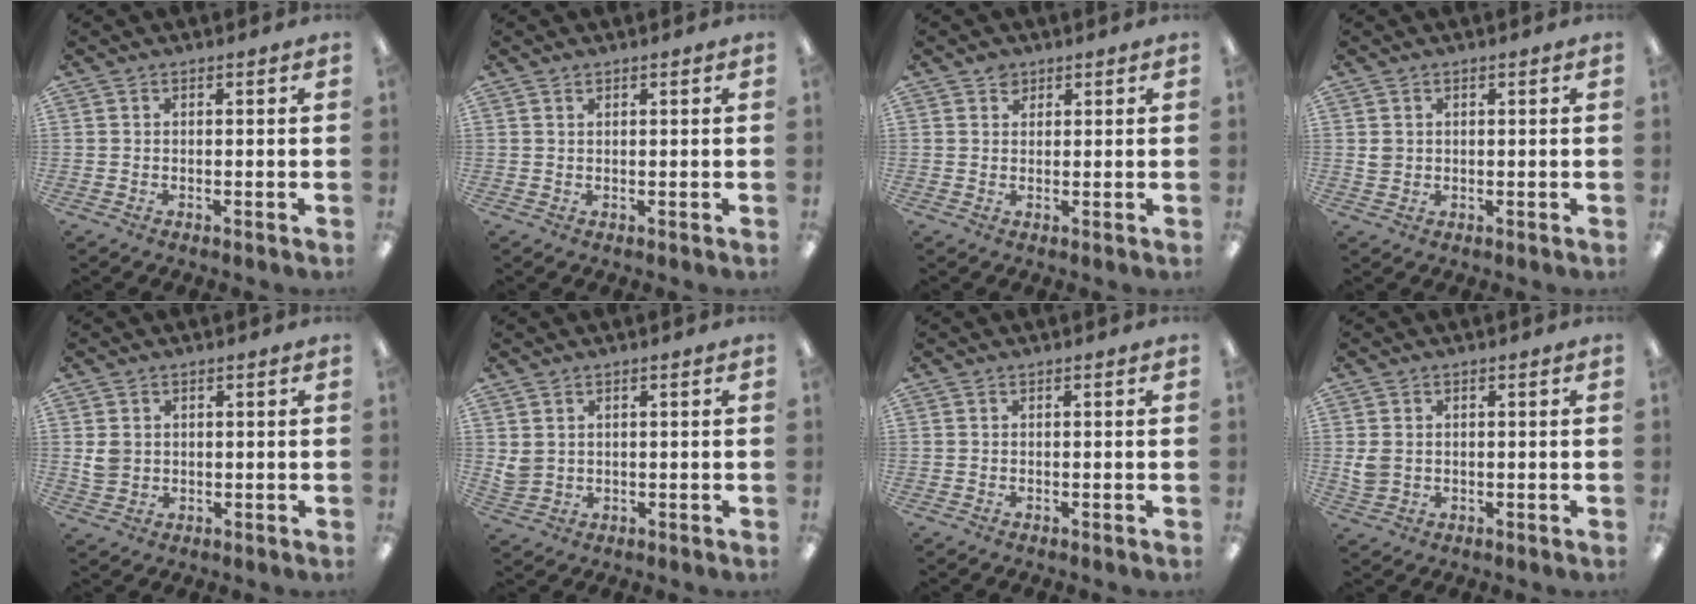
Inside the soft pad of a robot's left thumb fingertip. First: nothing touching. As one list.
[{"total": 0.7, "force": [0.6, 0.3, 0.3], "torque": [-0.008, 0.001, 0.010]}, {"total": 2.2, "force": [1.5, 1.6, 0.4], "torque": [-0.003, -0.003, 0.027]}, {"total": 1.8, "force": [0.5, 1.6, 0.6], "torque": [-0.014, 0.003, 0.008]}, {"total": 3.6, "force": [0.8, 3.2, 1.4], "torque": [-0.022, 0.003, 0.015]}, {"total": 2.9, "force": [1.5, 2.3, 0.8], "torque": [-0.020, 0.000, 0.030]}, {"total": 0.0}, {"total": 3.1, "force": [0.7, 2.6, 1.6], "torque": [-0.023, 0.001, 0.012]}]